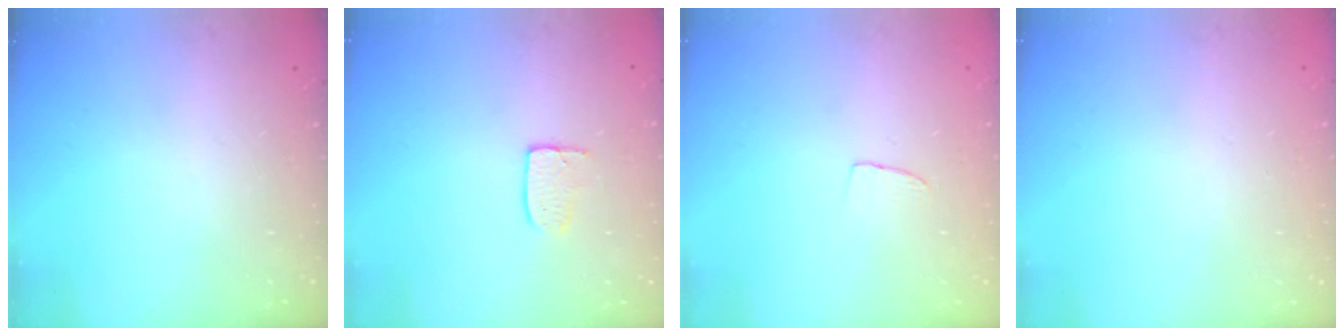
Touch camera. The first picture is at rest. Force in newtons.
{"total": 3.3, "press": 3.3, "slide": 0.1}
{"total": 3.2, "press": 3.2, "slide": 0.2}
{"total": 0.0}